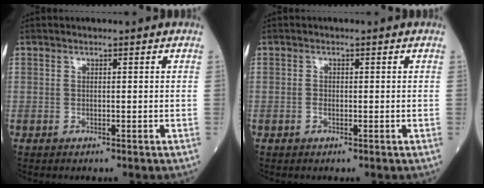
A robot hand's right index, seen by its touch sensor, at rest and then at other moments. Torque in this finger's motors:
{"motor_torque": [-0.15, -0.15, -0.04, 0.00]}